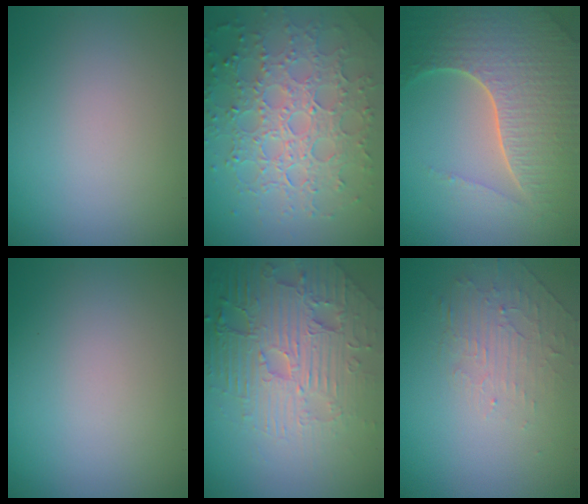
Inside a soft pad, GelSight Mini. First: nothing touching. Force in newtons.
{"total": 7.8, "press": 5.7, "slide": 5.2}
{"total": 7.4, "press": 5.3, "slide": 5.2}
{"total": 0.0}
{"total": 7.1, "press": 5.4, "slide": 4.6}
{"total": 2.0, "press": 0.9, "slide": 1.8}